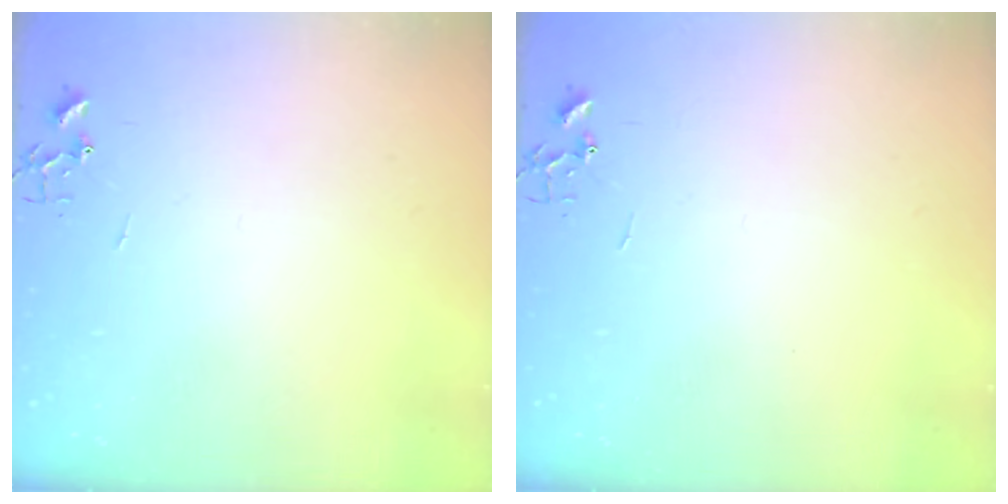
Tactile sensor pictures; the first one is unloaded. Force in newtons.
{"total": 0.0}